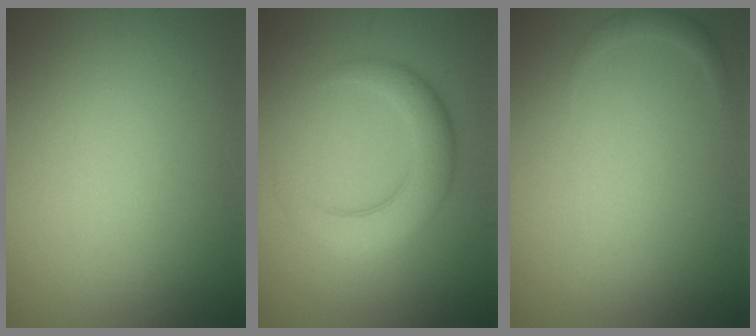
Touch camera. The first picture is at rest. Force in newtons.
{"total": 4.7, "press": 4.7, "slide": 0.0}
{"total": 0.8, "press": 0.8, "slide": 0.1}